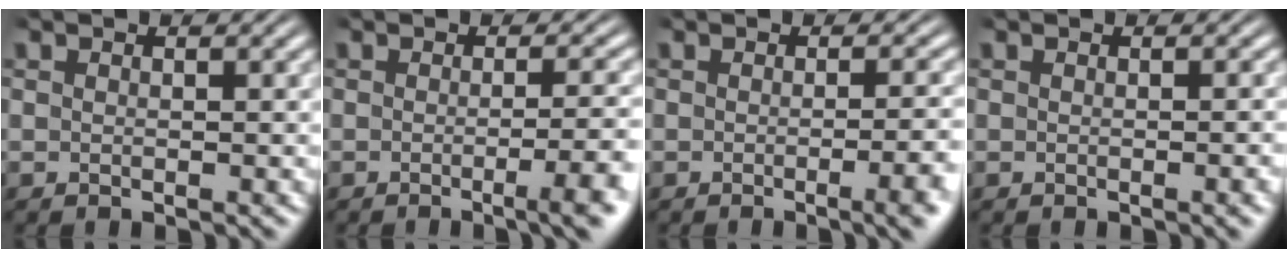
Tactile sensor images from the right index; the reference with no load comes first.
{"total": 3.9, "force": [-1.9, 0.1, 3.4], "torque": [-0.034, 0.006, -0.034]}
{"total": 3.2, "force": [-1.6, 0.0, 2.7], "torque": [-0.028, 0.006, -0.029]}
{"total": 0.6, "force": [-0.4, -0.3, 0.4], "torque": [-0.005, 0.004, -0.006]}